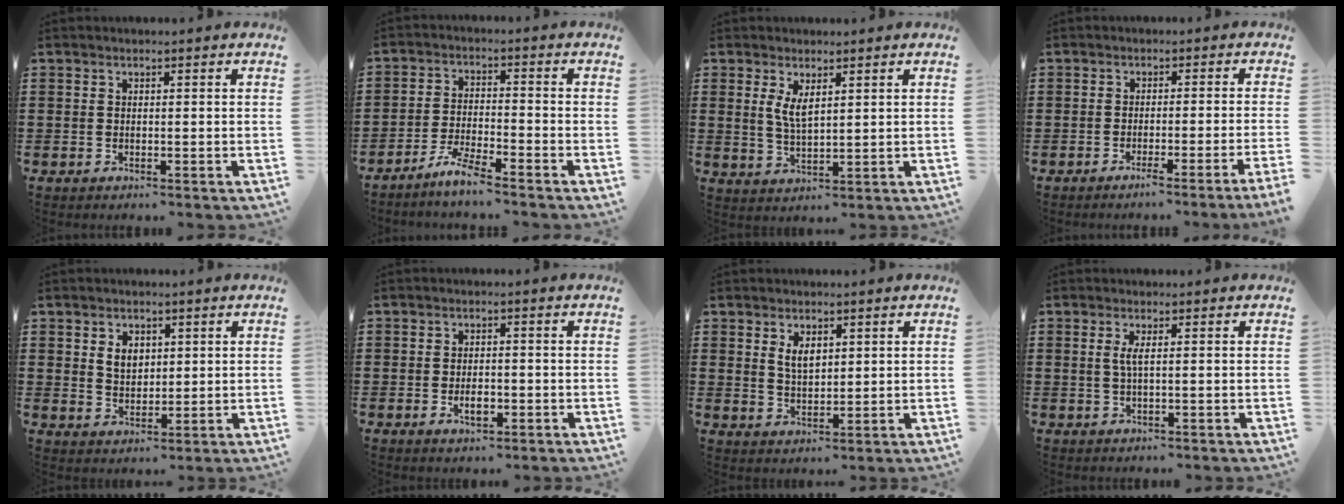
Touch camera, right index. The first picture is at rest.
{"total": 4.6, "force": [-4.2, -0.3, 1.8], "torque": [-0.046, -0.008, -0.082]}
{"total": 3.5, "force": [1.6, 1.2, 2.8], "torque": [-0.059, 0.002, 0.029]}
{"total": 2.5, "force": [-1.8, -0.9, 1.6], "torque": [-0.026, -0.006, -0.035]}
{"total": 3.4, "force": [1.3, 2.5, 1.9], "torque": [-0.038, 0.006, 0.021]}
{"total": 2.7, "force": [-0.9, 1.3, 2.1], "torque": [-0.033, -0.002, -0.019]}
{"total": 3.2, "force": [1.7, 1.7, 2.1], "torque": [-0.039, 0.002, 0.028]}
{"total": 1.9, "force": [0.3, 0.1, 1.8], "torque": [-0.038, -0.002, 0.004]}